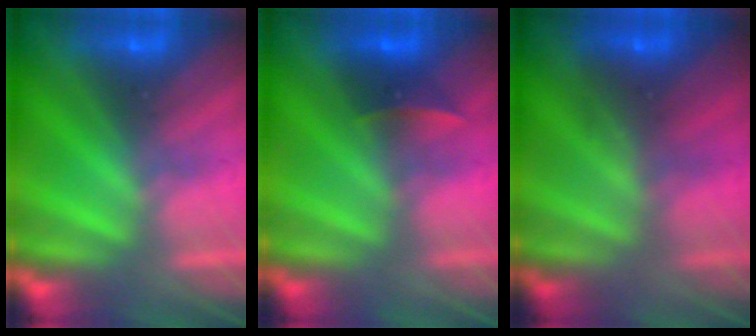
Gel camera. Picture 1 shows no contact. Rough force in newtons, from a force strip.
{"total": 1.8}
{"total": 2.1}